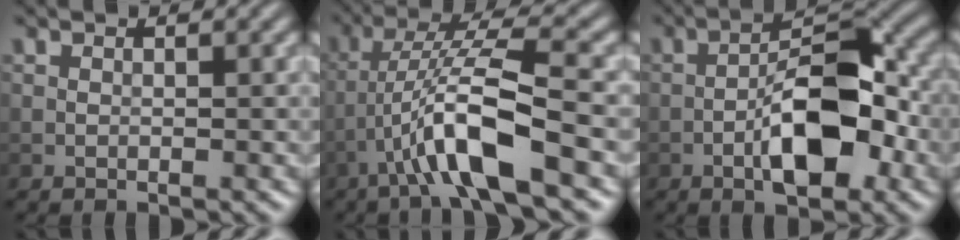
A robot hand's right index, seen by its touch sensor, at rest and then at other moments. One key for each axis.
{"total": 7.6, "fx": -3.3, "fy": 0.9, "fz": 6.8, "tx": -0.128, "ty": 0.014, "tz": -0.064}
{"total": 7.8, "fx": -2.6, "fy": 2.9, "fz": 6.8, "tx": -0.102, "ty": 0.019, "tz": -0.048}